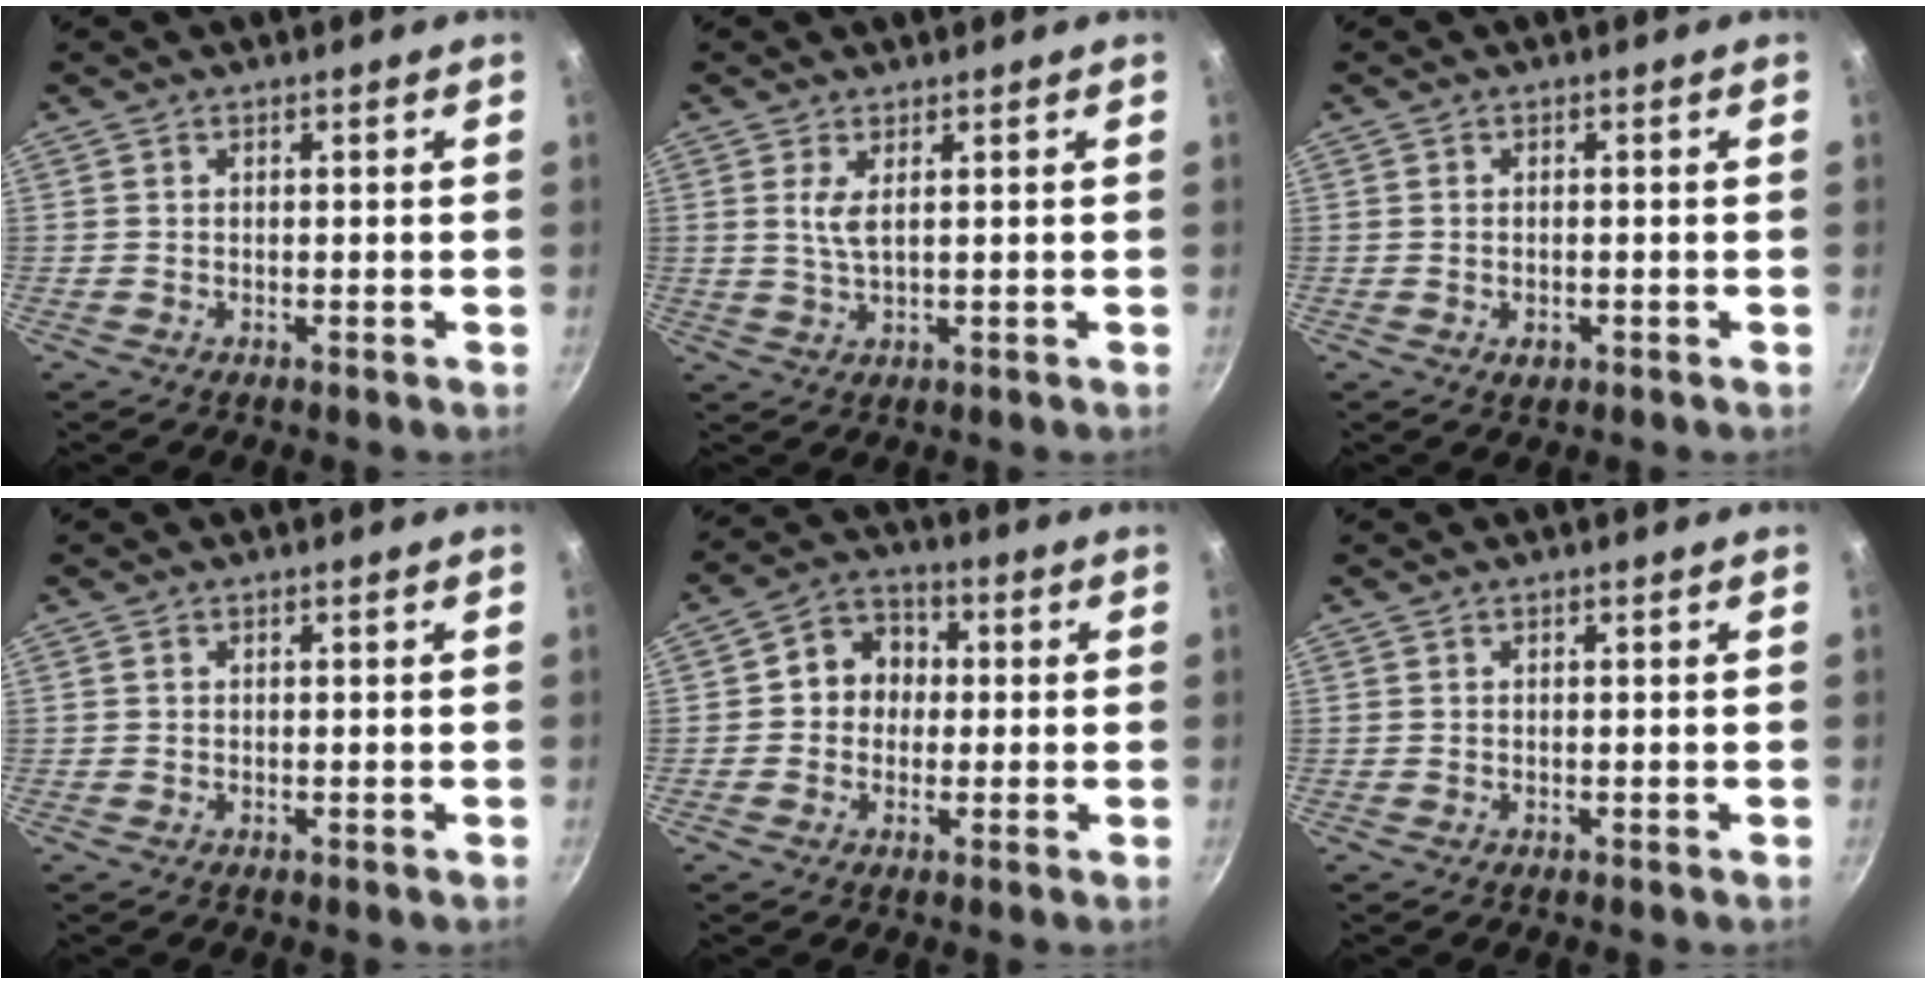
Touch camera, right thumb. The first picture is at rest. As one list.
[{"total": 3.3, "force": [1.0, 1.0, 3.0], "torque": [-0.065, -0.011, 0.023]}, {"total": 1.8, "force": [-0.6, 1.2, 1.3], "torque": [-0.020, -0.001, -0.009]}, {"total": 0.0}, {"total": 7.6, "force": [0.3, 6.7, 3.5], "torque": [-0.017, 0.017, -0.011]}, {"total": 0.0}]